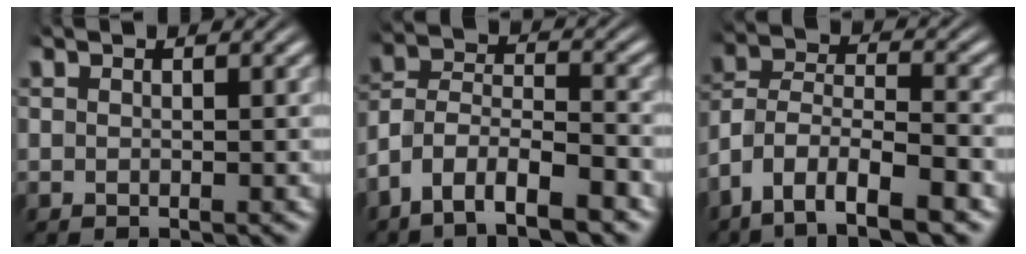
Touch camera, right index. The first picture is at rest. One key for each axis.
{"total": 8.5, "fx": -3.8, "fy": 6.6, "fz": 3.8, "tx": -0.097, "ty": -0.029, "tz": -0.073}
{"total": 8.8, "fx": -3.4, "fy": 6.4, "fz": 4.9, "tx": -0.115, "ty": -0.034, "tz": -0.058}